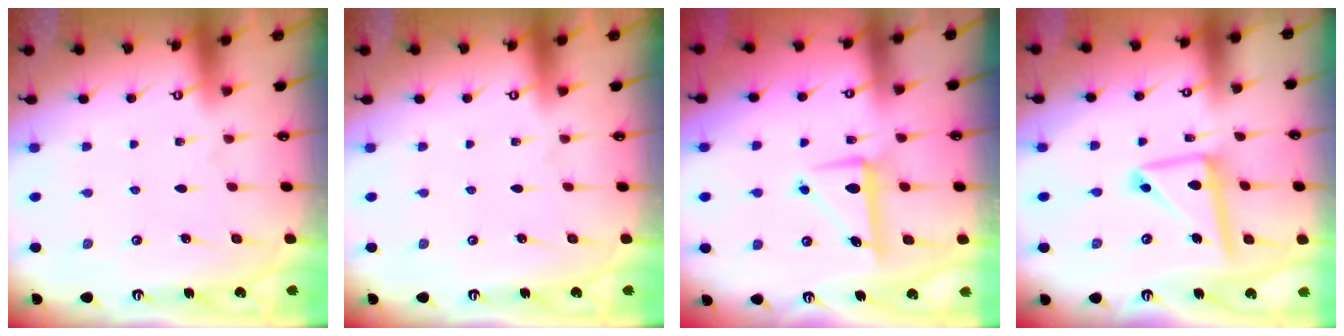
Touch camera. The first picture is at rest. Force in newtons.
{"total": 0.0}
{"total": 7.1, "press": 7.0, "slide": 1.3}
{"total": 13.7, "press": 13.7, "slide": 1.4}